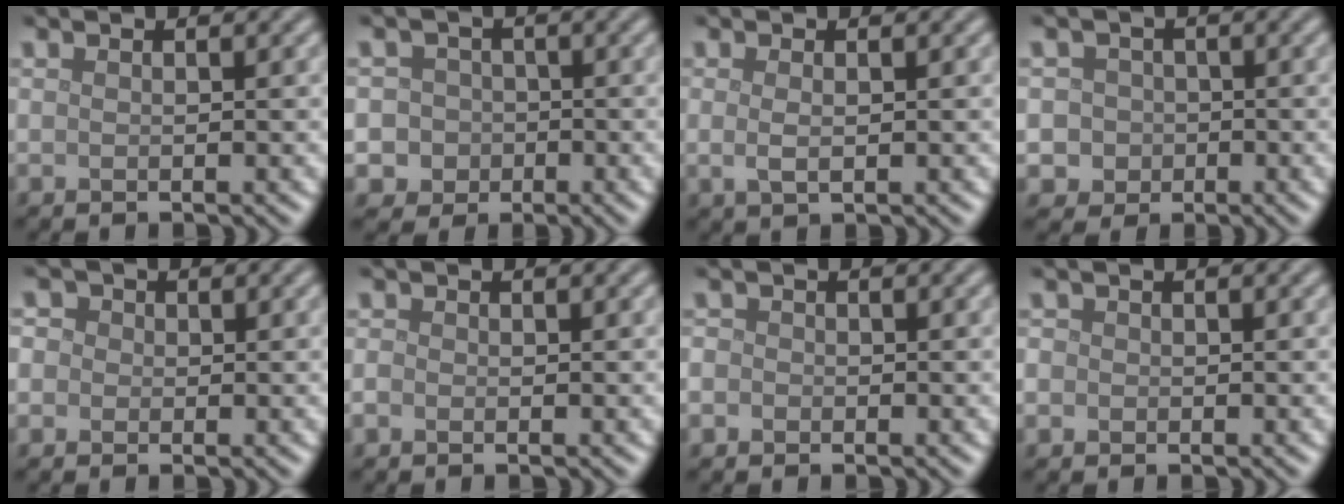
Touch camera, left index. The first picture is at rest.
{"total": 4.8, "force": [-1.2, 4.6, 0.9], "torque": [0.011, 0.011, -0.043]}
{"total": 1.4, "force": [0.1, 0.5, 1.2], "torque": [-0.027, -0.002, 0.002]}
{"total": 3.7, "force": [-0.6, 3.5, 0.8], "torque": [0.016, 0.012, -0.026]}
{"total": 3.1, "force": [0.9, 2.7, 1.2], "torque": [0.002, 0.022, -0.018]}
{"total": 0.8, "force": [-0.4, 0.7, 0.3], "torque": [-0.005, -0.003, -0.008]}
{"total": 1.4, "force": [-0.3, 1.3, 0.4], "torque": [0.004, 0.003, -0.013]}
{"total": 1.3, "force": [-0.1, 1.3, 0.4], "torque": [0.001, 0.002, -0.008]}